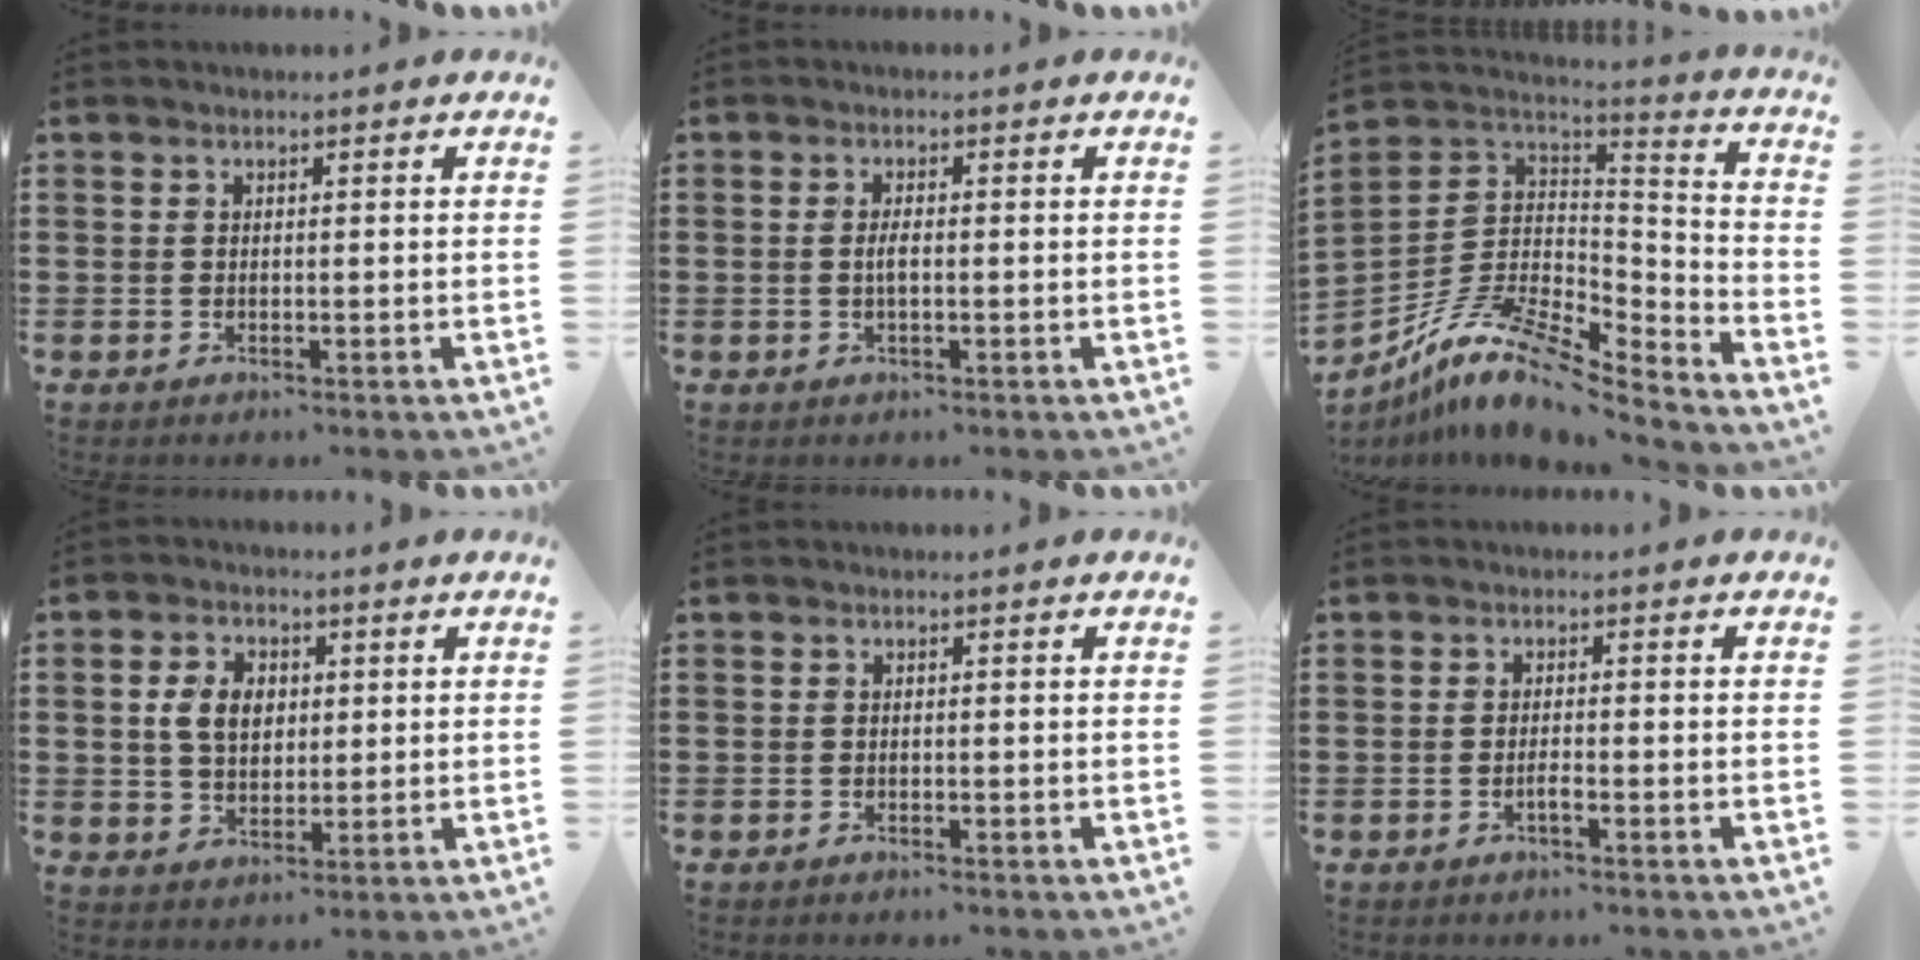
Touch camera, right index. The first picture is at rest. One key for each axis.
{"total": 1.8, "fx": -0.3, "fy": 0.5, "fz": 1.7, "tx": -0.040, "ty": 0.000, "tz": -0.008}
{"total": 12.0, "fx": -8.9, "fy": 4.1, "fz": 6.9, "tx": -0.155, "ty": 0.011, "tz": -0.176}
{"total": 5.5, "fx": 0.9, "fy": 3.9, "fz": 3.8, "tx": -0.084, "ty": 0.009, "tz": 0.009}
{"total": 0.6, "fx": -0.6, "fy": -0.1, "fz": 0.0, "tx": -0.001, "ty": -0.002, "tz": -0.013}
{"total": 1.4, "fx": -0.9, "fy": 0.1, "fz": 1.1, "tx": -0.020, "ty": -0.005, "tz": -0.014}